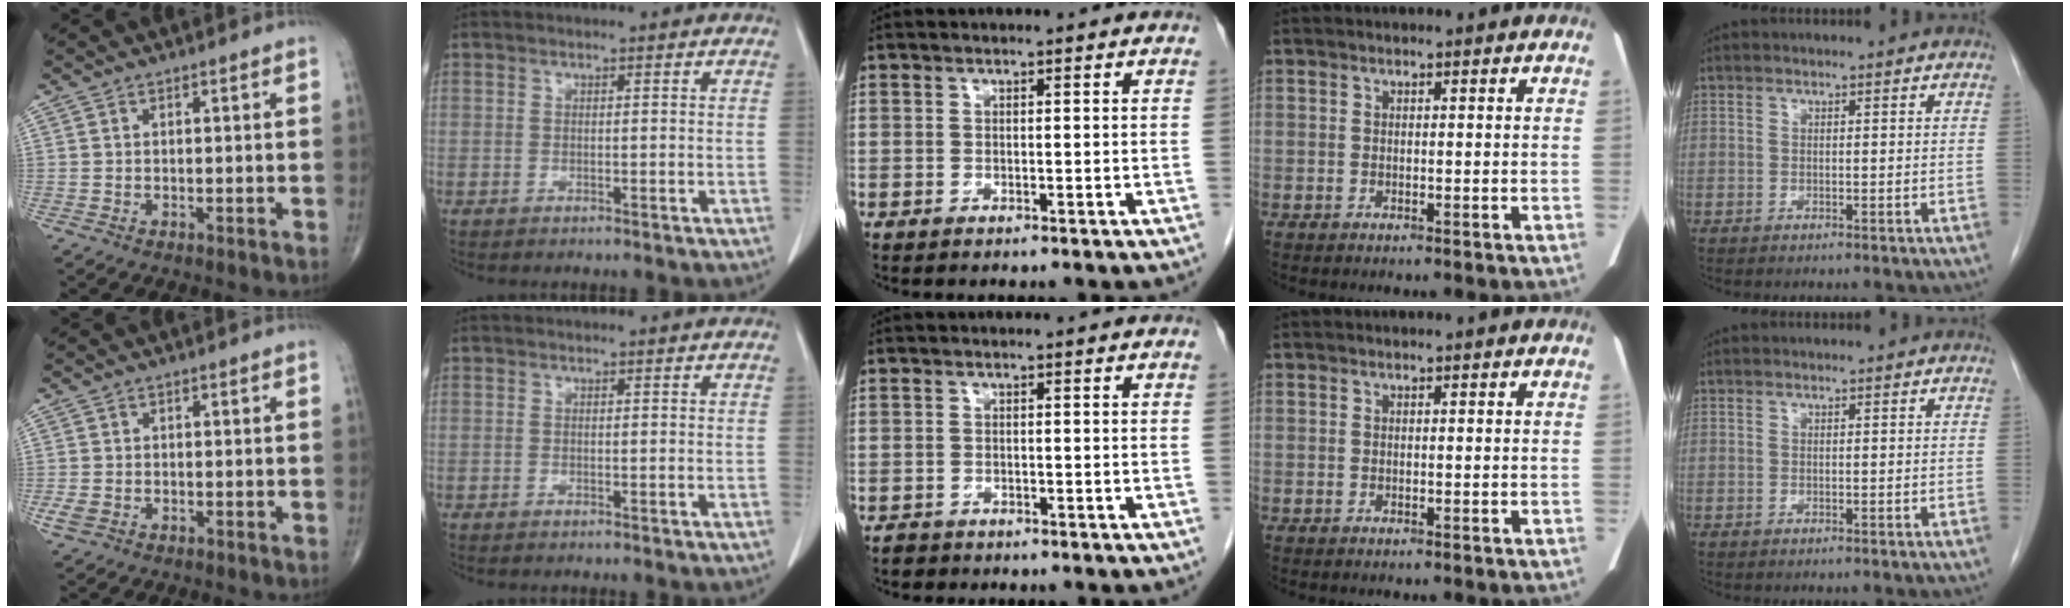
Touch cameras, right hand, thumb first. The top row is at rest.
{"thumb": {"total": 2.1, "force": [-0.8, 1.5, 1.3], "torque": [-0.033, 0.001, -0.013]}, "middle": {"total": 1.2, "force": [-1.0, 0.7, 0.0], "torque": [-0.008, 0.001, -0.018]}}